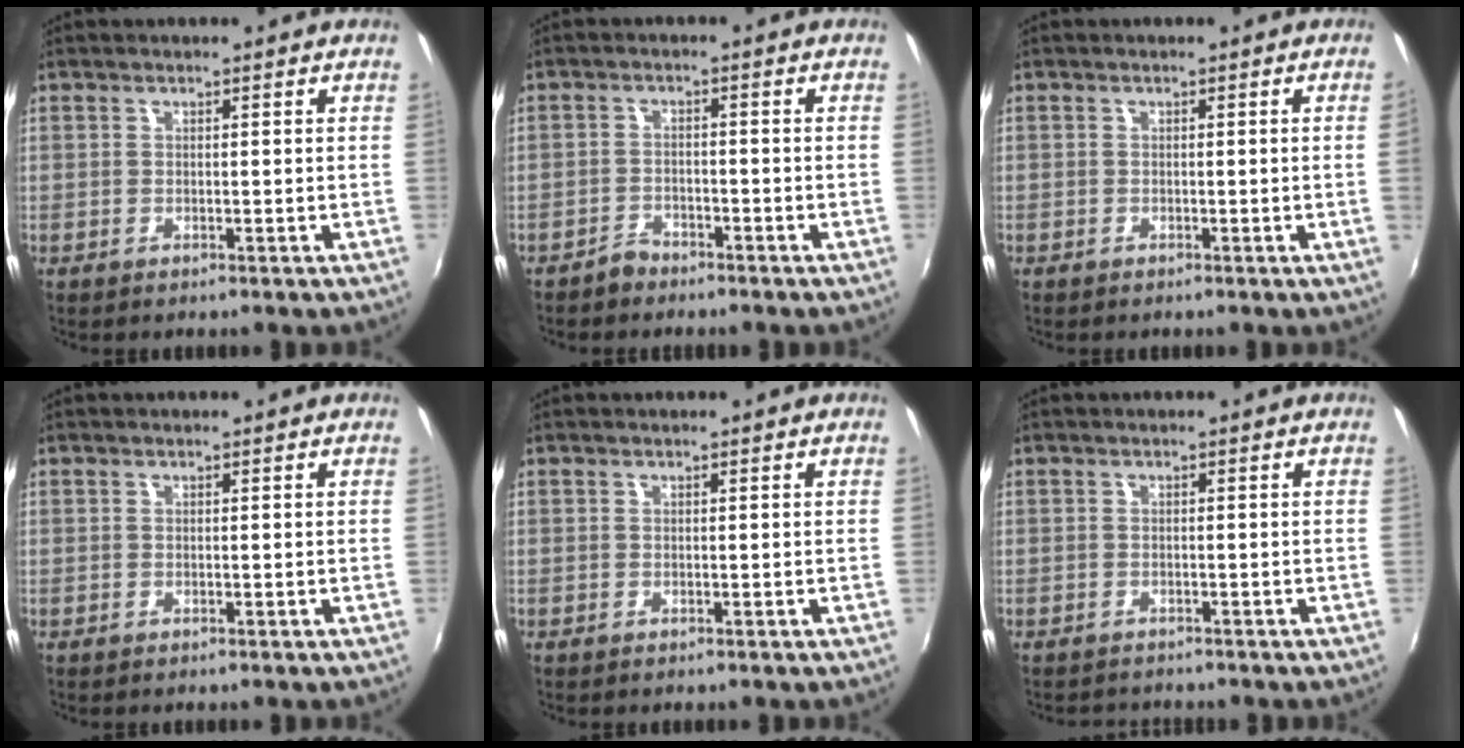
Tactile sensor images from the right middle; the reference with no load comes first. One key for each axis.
{"total": 2.6, "fx": -2.4, "fy": 1.1, "fz": 0.3, "tx": -0.012, "ty": 0.004, "tz": -0.043}
{"total": 0.6, "fx": -0.2, "fy": -0.3, "fz": 0.5, "tx": -0.007, "ty": -0.001, "tz": -0.005}
{"total": 0.0}
{"total": 0.0}
{"total": 1.9, "fx": -1.8, "fy": 0.5, "fz": 0.1, "tx": -0.008, "ty": -0.005, "tz": -0.029}